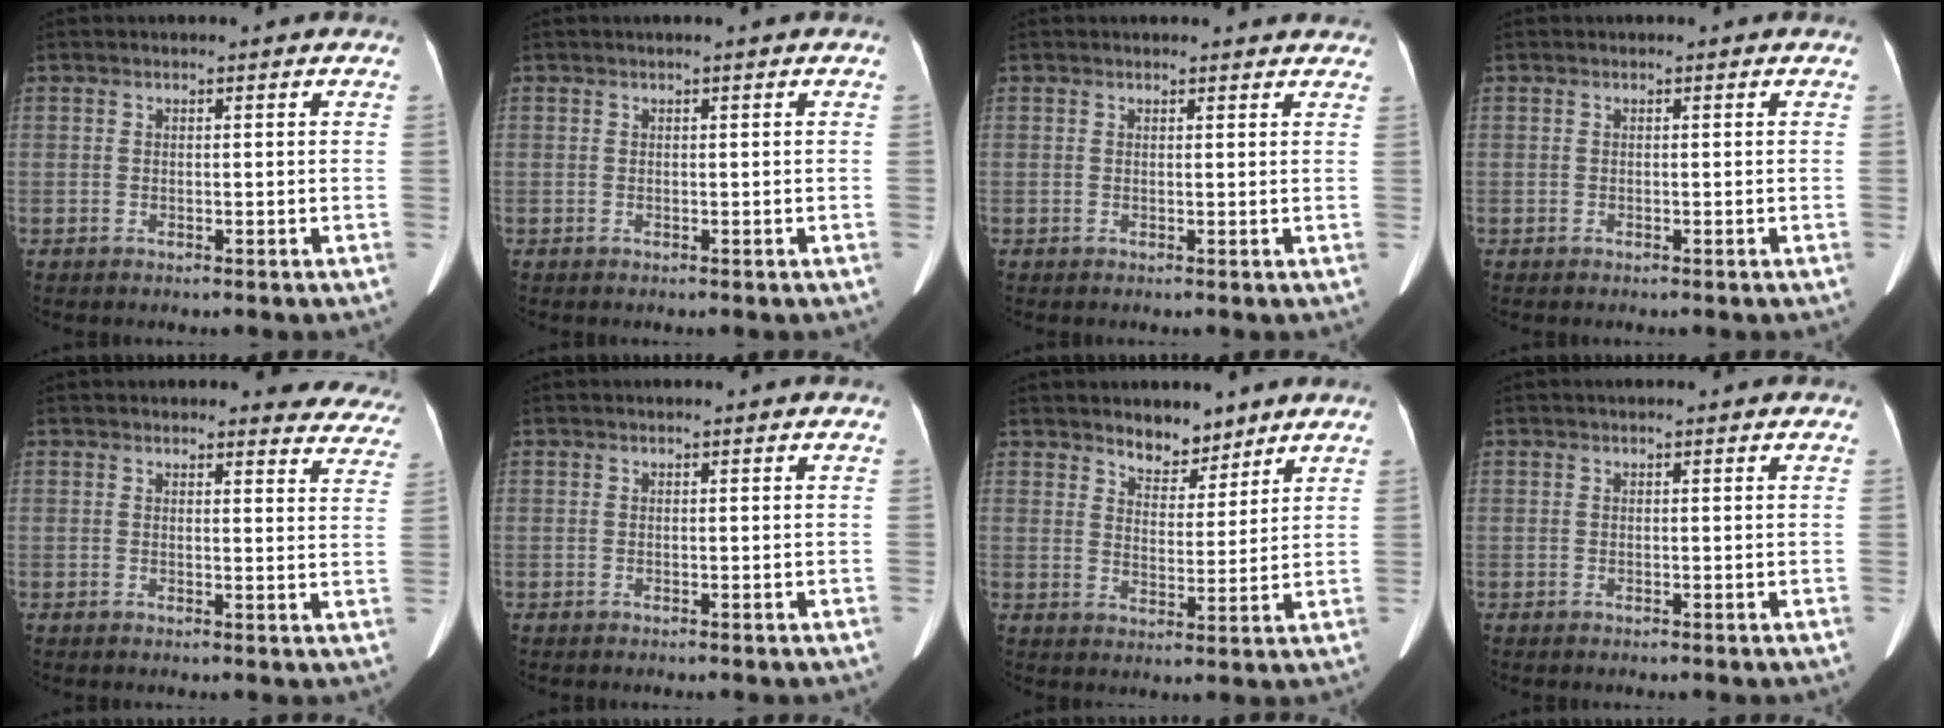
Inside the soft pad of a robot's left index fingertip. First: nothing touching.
{"total": 0.0}
{"total": 4.8, "force": [4.5, 1.2, 1.2], "torque": [-0.007, 0.010, 0.039]}
{"total": 0.0}
{"total": 8.7, "force": [8.3, 2.4, 1.2], "torque": [0.032, -0.023, 0.057]}
{"total": 0.0}
{"total": 4.3, "force": [3.7, 1.9, 1.1], "torque": [-0.016, -0.002, 0.063]}
{"total": 0.7, "force": [0.4, 0.2, 0.4], "torque": [-0.009, 0.011, 0.003]}